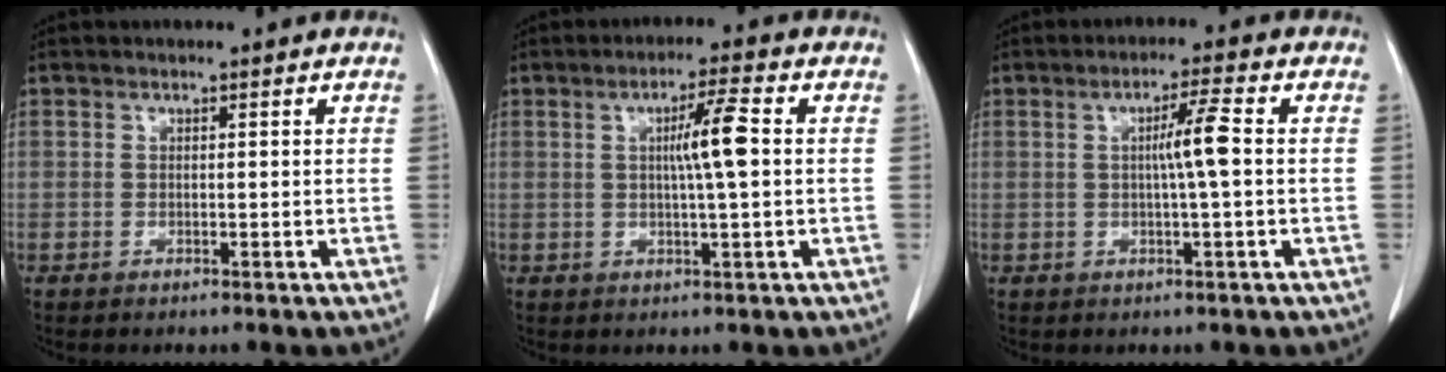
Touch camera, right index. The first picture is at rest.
{"total": 5.6, "force": [0.7, 0.2, 5.5], "torque": [-0.092, 0.008, 0.009]}
{"total": 4.6, "force": [0.2, -0.3, 4.6], "torque": [-0.079, 0.005, 0.002]}